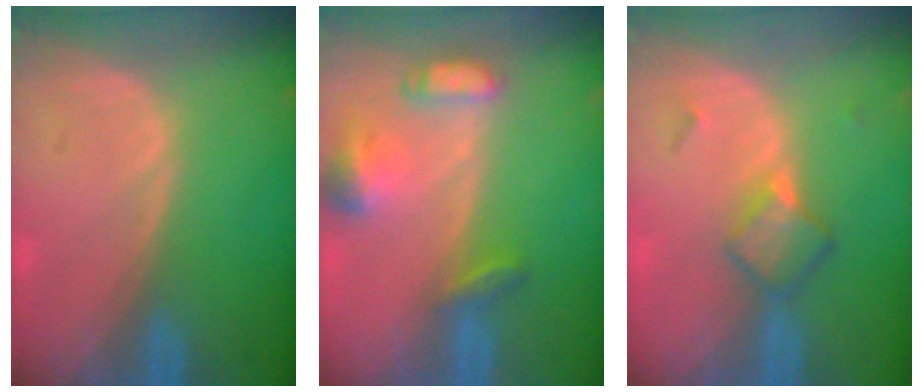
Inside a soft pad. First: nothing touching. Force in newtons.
{"total": 6.7, "press": 6.4, "slide": 2.0}
{"total": 4.8, "press": 4.2, "slide": 2.4}